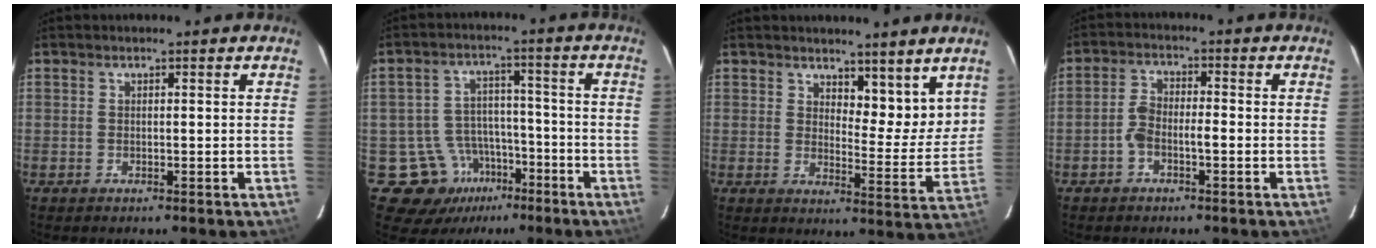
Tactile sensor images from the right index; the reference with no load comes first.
{"total": 11.1, "force": [-5.5, 9.3, 2.2], "torque": [-0.043, 0.041, -0.072]}
{"total": 8.0, "force": [6.1, 3.5, 3.7], "torque": [-0.031, -0.014, 0.090]}
{"total": 4.3, "force": [-1.5, 1.7, 3.7], "torque": [-0.076, 0.022, -0.028]}